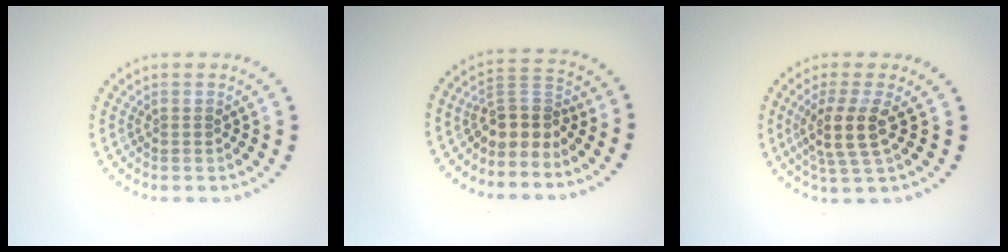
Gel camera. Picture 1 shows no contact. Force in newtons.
{"total": 3.3, "press": 2.5, "slide": 2.1}
{"total": 3.6, "press": 2.9, "slide": 2.2}